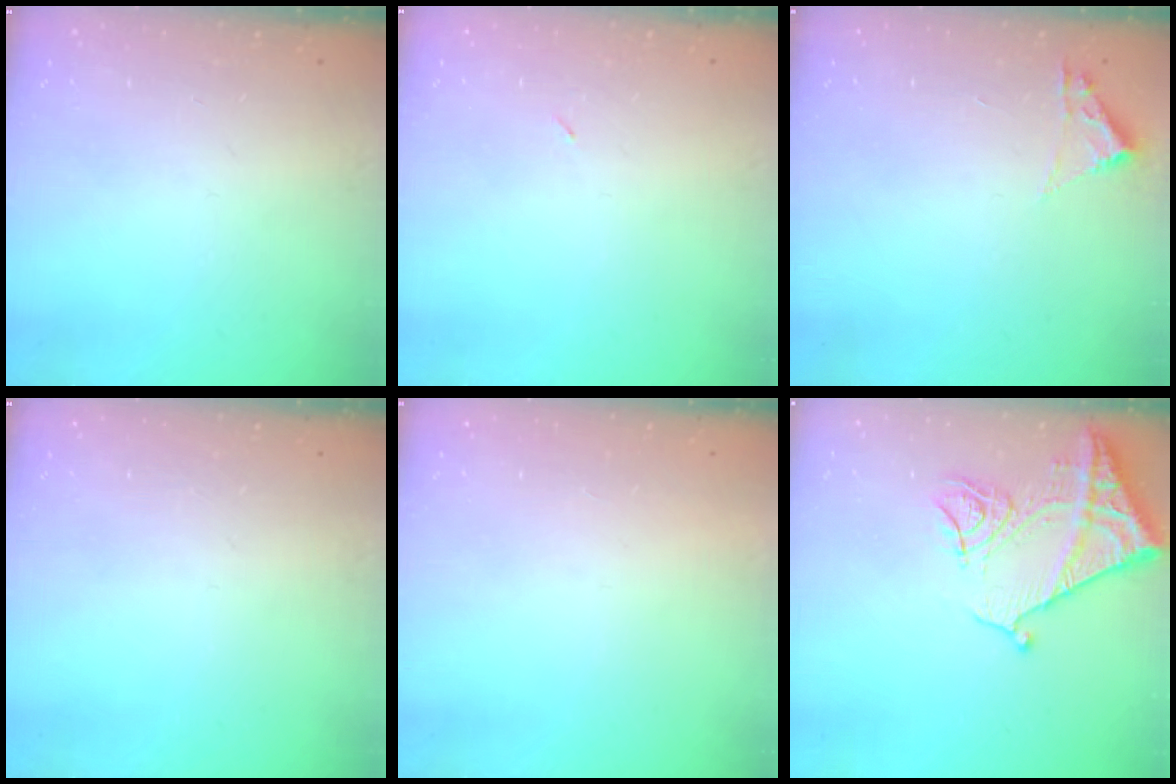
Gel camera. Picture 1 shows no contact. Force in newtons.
{"total": 2.1, "press": 1.9, "slide": 1.0}
{"total": 1.8, "press": 1.8, "slide": 0.2}
{"total": 0.0}
{"total": 1.5, "press": 1.5, "slide": 0.1}
{"total": 15.7, "press": 15.6, "slide": 1.7}